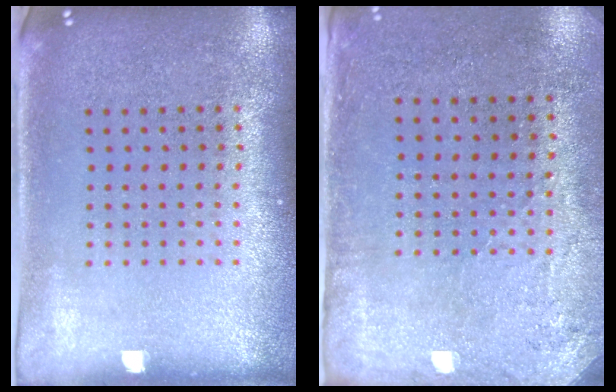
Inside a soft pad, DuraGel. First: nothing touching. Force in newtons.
{"total": 2.9, "press": 2.3, "slide": 1.6}